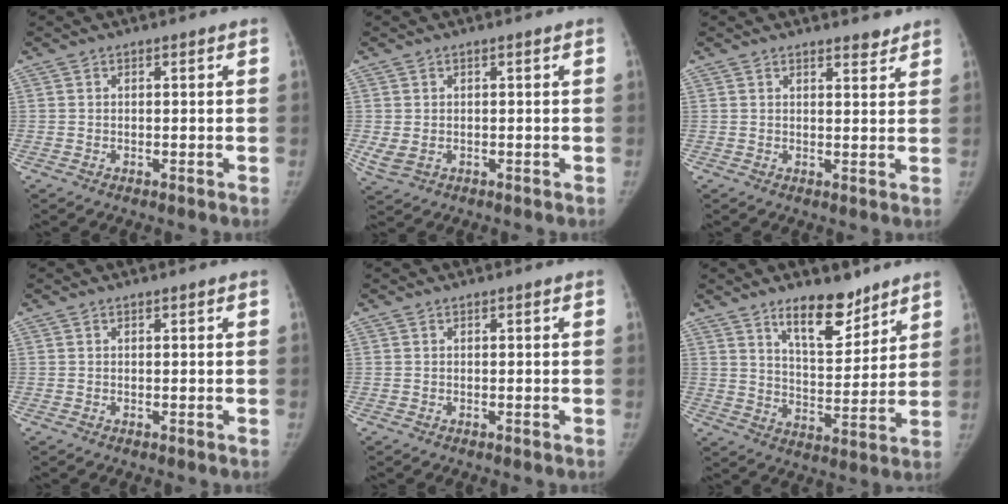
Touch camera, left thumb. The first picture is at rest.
{"total": 3.1, "force": [-0.2, 2.0, 2.3], "torque": [-0.054, -0.002, 0.005]}
{"total": 2.7, "force": [2.4, 0.8, 0.9], "torque": [-0.001, -0.018, 0.032]}
{"total": 0.0}
{"total": 0.0}
{"total": 11.5, "force": [8.2, 4.5, 6.6], "torque": [-0.077, -0.066, 0.142]}